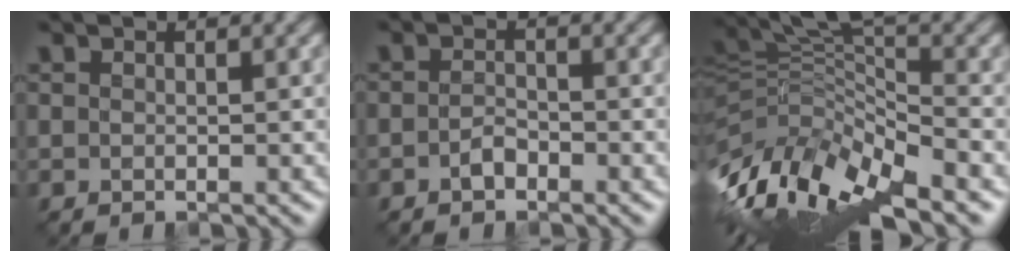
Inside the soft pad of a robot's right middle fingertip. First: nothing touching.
{"total": 1.0, "force": [-0.8, 0.5, 0.4], "torque": [-0.015, 0.001, -0.017]}
{"total": 11.3, "force": [-6.4, 3.5, 8.6], "torque": [-0.186, 0.000, -0.117]}